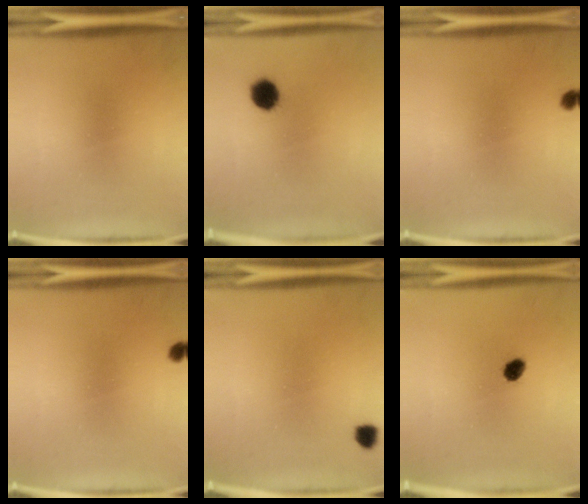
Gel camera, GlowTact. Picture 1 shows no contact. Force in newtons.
{"total": 5.7}
{"total": 1.3}
{"total": 1.3}
{"total": 2.0}
{"total": 3.0}